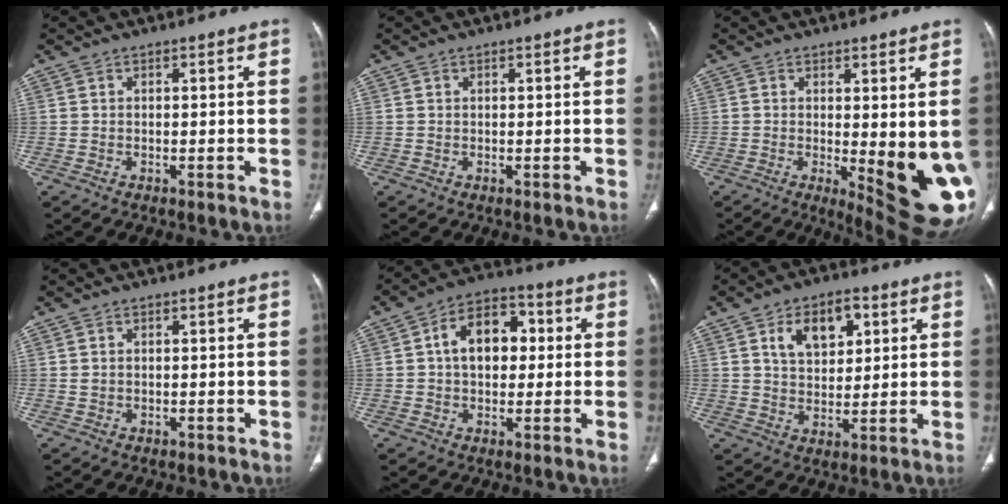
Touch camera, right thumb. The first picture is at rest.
{"total": 0.0}
{"total": 12.9, "force": [-1.8, 4.0, 12.1], "torque": [-0.148, -0.028, -0.009]}
{"total": 0.9, "force": [0.3, 0.7, 0.5], "torque": [-0.012, -0.002, 0.007]}
{"total": 11.7, "force": [1.6, 8.0, 8.4], "torque": [-0.102, 0.022, 0.018]}
{"total": 10.5, "force": [4.0, 6.7, 7.0], "torque": [-0.078, -0.008, 0.069]}